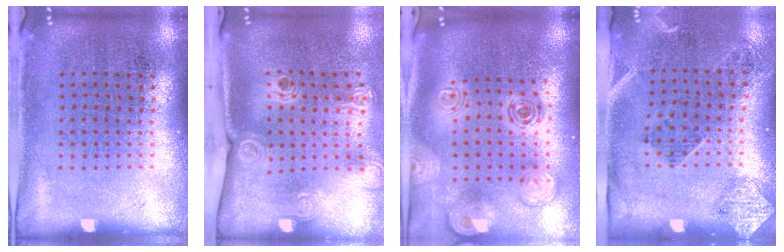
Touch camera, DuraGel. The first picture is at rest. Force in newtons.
{"total": 2.3, "press": 1.6, "slide": 1.5}
{"total": 2.3, "press": 1.8, "slide": 1.4}
{"total": 1.7, "press": 1.3, "slide": 1.1}